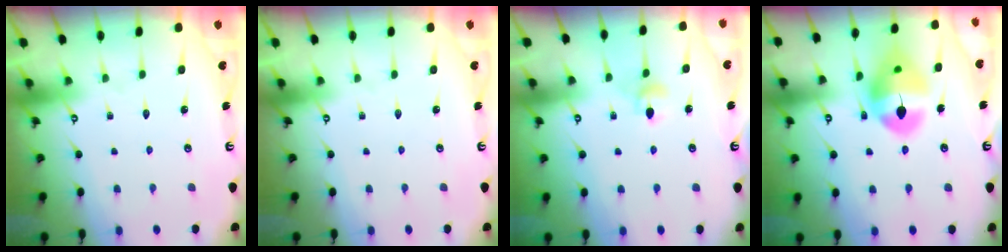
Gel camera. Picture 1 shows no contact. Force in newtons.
{"total": 0.0}
{"total": 5.1, "press": 5.1, "slide": 0.5}
{"total": 14.5, "press": 14.4, "slide": 1.7}